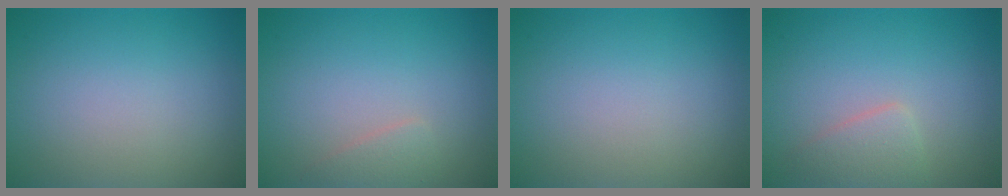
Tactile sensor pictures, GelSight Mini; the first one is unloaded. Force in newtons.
{"total": 1.3, "press": 1.3, "slide": 0.0}
{"total": 0.0}
{"total": 2.0, "press": 2.0, "slide": 0.1}